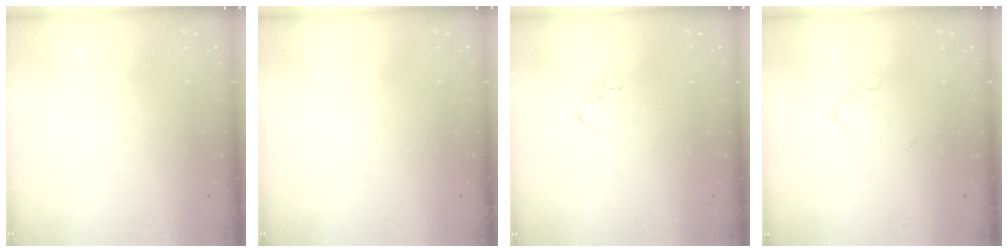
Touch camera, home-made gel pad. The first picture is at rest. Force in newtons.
{"total": 0.0}
{"total": 4.2, "press": 4.2, "slide": 0.5}
{"total": 3.9, "press": 3.8, "slide": 0.4}